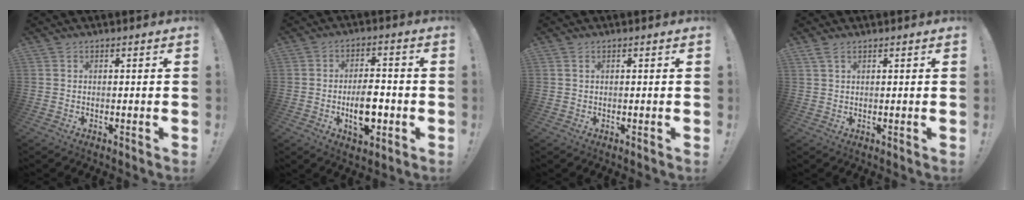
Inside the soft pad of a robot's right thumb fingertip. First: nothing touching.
{"total": 10.0, "force": [-2.8, 5.5, 7.8], "torque": [-0.122, 0.009, -0.045]}
{"total": 0.7, "force": [0.3, 0.4, 0.5], "torque": [-0.019, 0.004, 0.008]}
{"total": 2.5, "force": [1.7, 1.0, 1.6], "torque": [-0.037, 0.003, 0.032]}